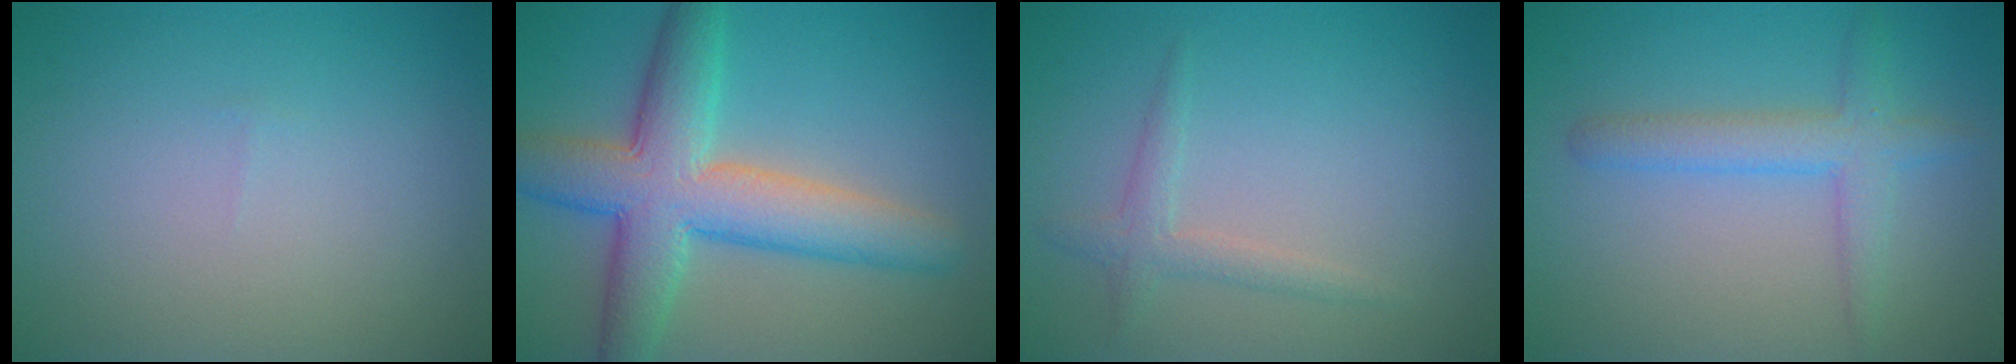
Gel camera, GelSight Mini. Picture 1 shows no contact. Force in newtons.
{"total": 8.5, "press": 8.5, "slide": 0.4}
{"total": 1.7, "press": 1.7, "slide": 0.0}
{"total": 3.3, "press": 3.3, "slide": 0.2}